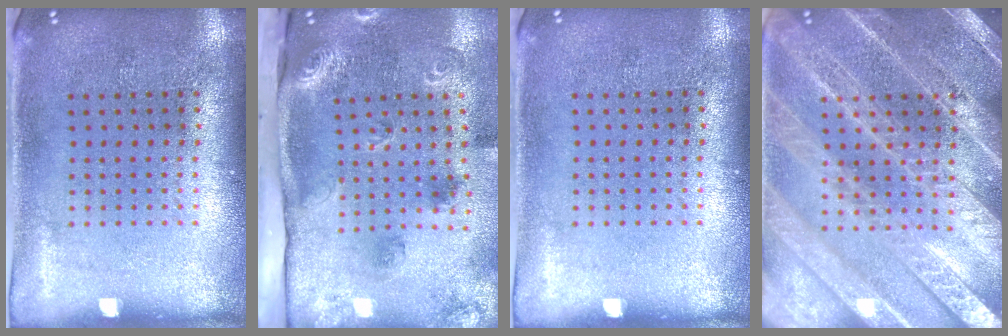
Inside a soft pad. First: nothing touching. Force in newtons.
{"total": 2.3, "press": 1.8, "slide": 1.5}
{"total": 0.0}
{"total": 6.0, "press": 5.9, "slide": 0.8}